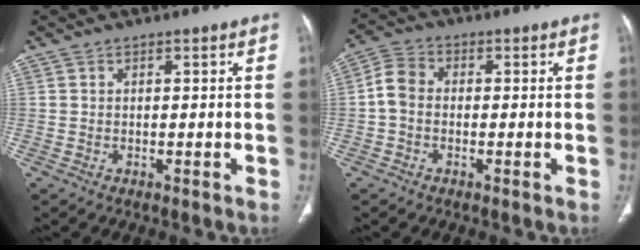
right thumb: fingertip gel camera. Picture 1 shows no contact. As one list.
[{"total": 5.0, "force": [-0.7, 3.7, 3.3], "torque": [-0.057, 0.016, -0.026]}]